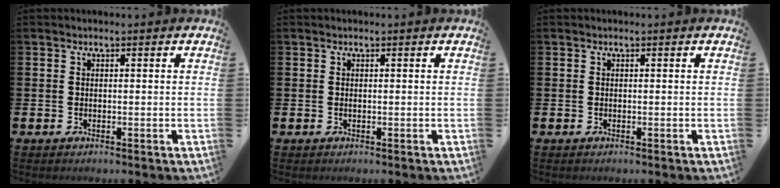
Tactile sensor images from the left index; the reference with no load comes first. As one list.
[{"total": 0.0}, {"total": 0.0}]